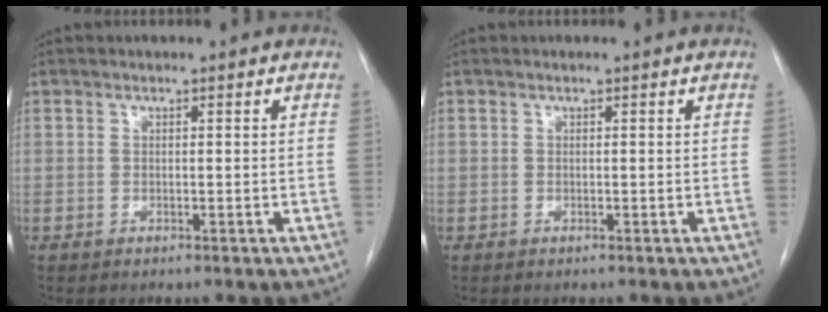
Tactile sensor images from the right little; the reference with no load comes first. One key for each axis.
{"total": 0.0}